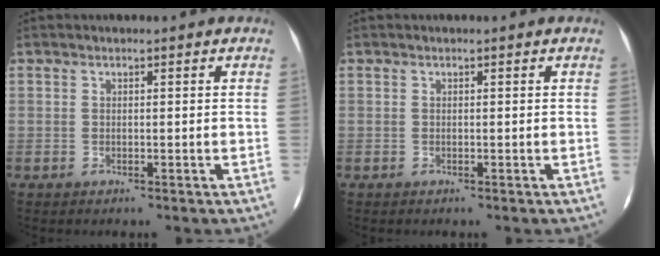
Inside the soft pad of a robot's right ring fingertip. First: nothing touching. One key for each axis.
{"total": 0.0}